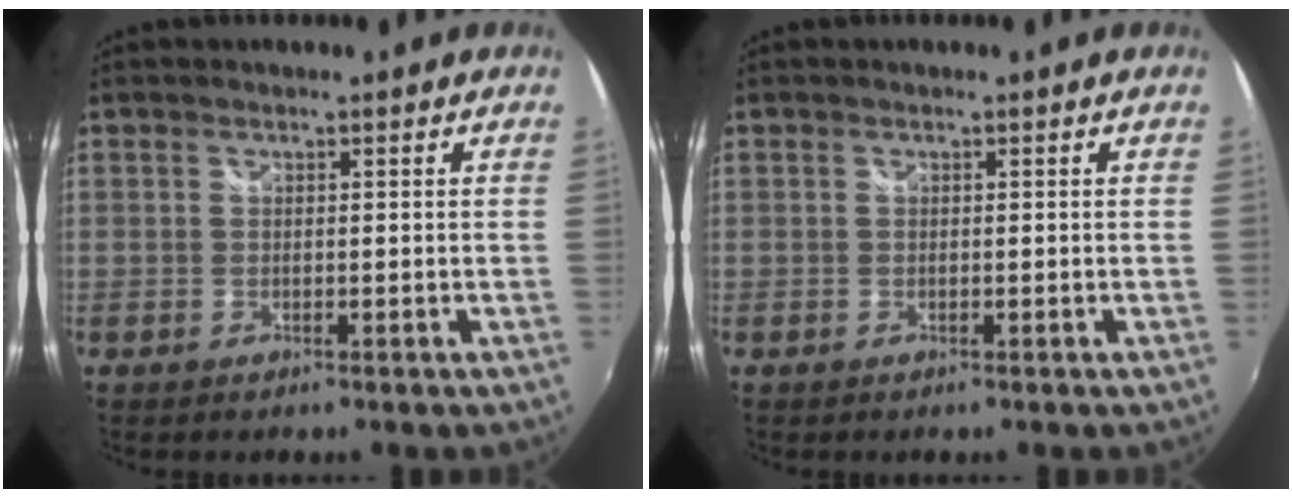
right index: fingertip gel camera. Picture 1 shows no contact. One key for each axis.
{"total": 0.0}